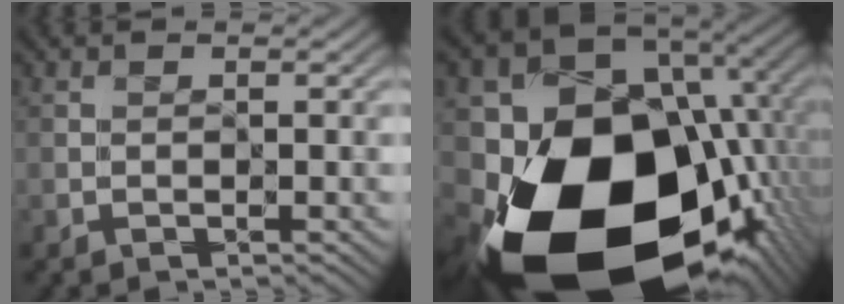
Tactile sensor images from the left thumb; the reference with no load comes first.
{"total": 21.6, "force": [-5.8, 15.7, 13.6], "torque": [-0.297, -0.075, -0.053]}